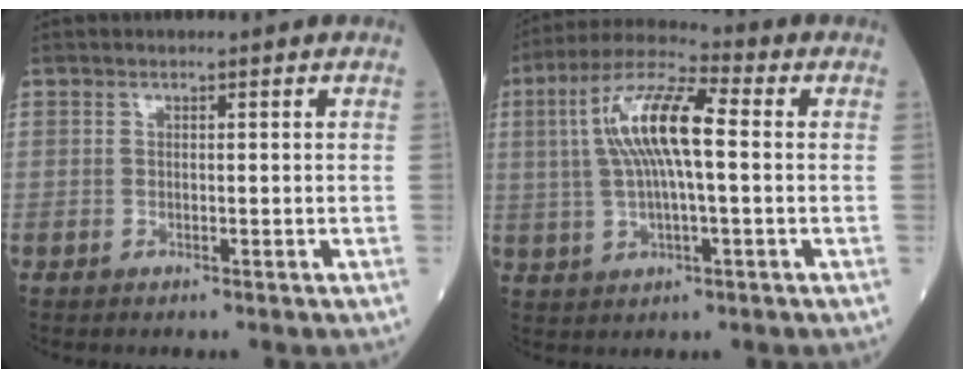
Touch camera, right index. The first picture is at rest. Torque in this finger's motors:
{"motor_torque": [1.00, 0.61, 0.72, 0.21]}